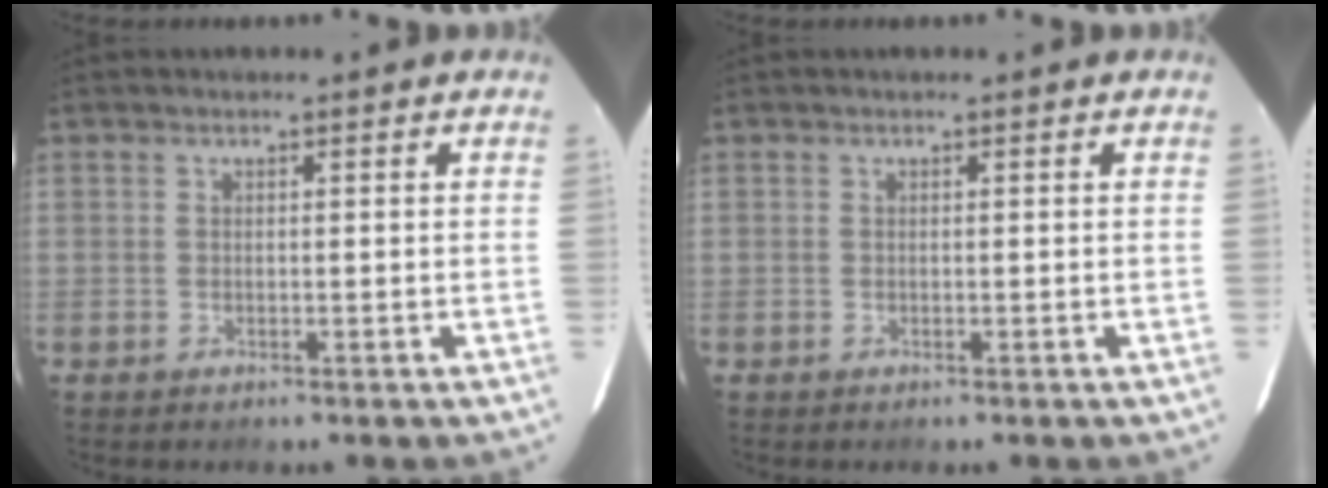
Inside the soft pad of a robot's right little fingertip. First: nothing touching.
{"total": 0.0}